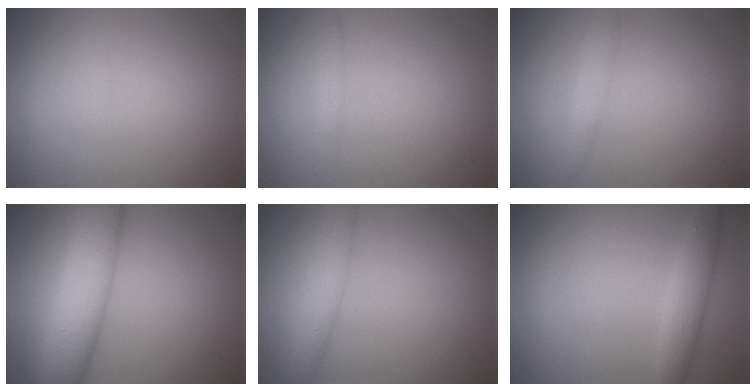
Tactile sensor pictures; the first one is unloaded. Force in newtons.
{"total": 0.8, "press": 0.8, "slide": 0.0}
{"total": 1.3, "press": 1.3, "slide": 0.0}
{"total": 8.0, "press": 8.0, "slide": 0.2}
{"total": 2.7, "press": 2.7, "slide": 0.1}
{"total": 2.8, "press": 2.8, "slide": 0.1}